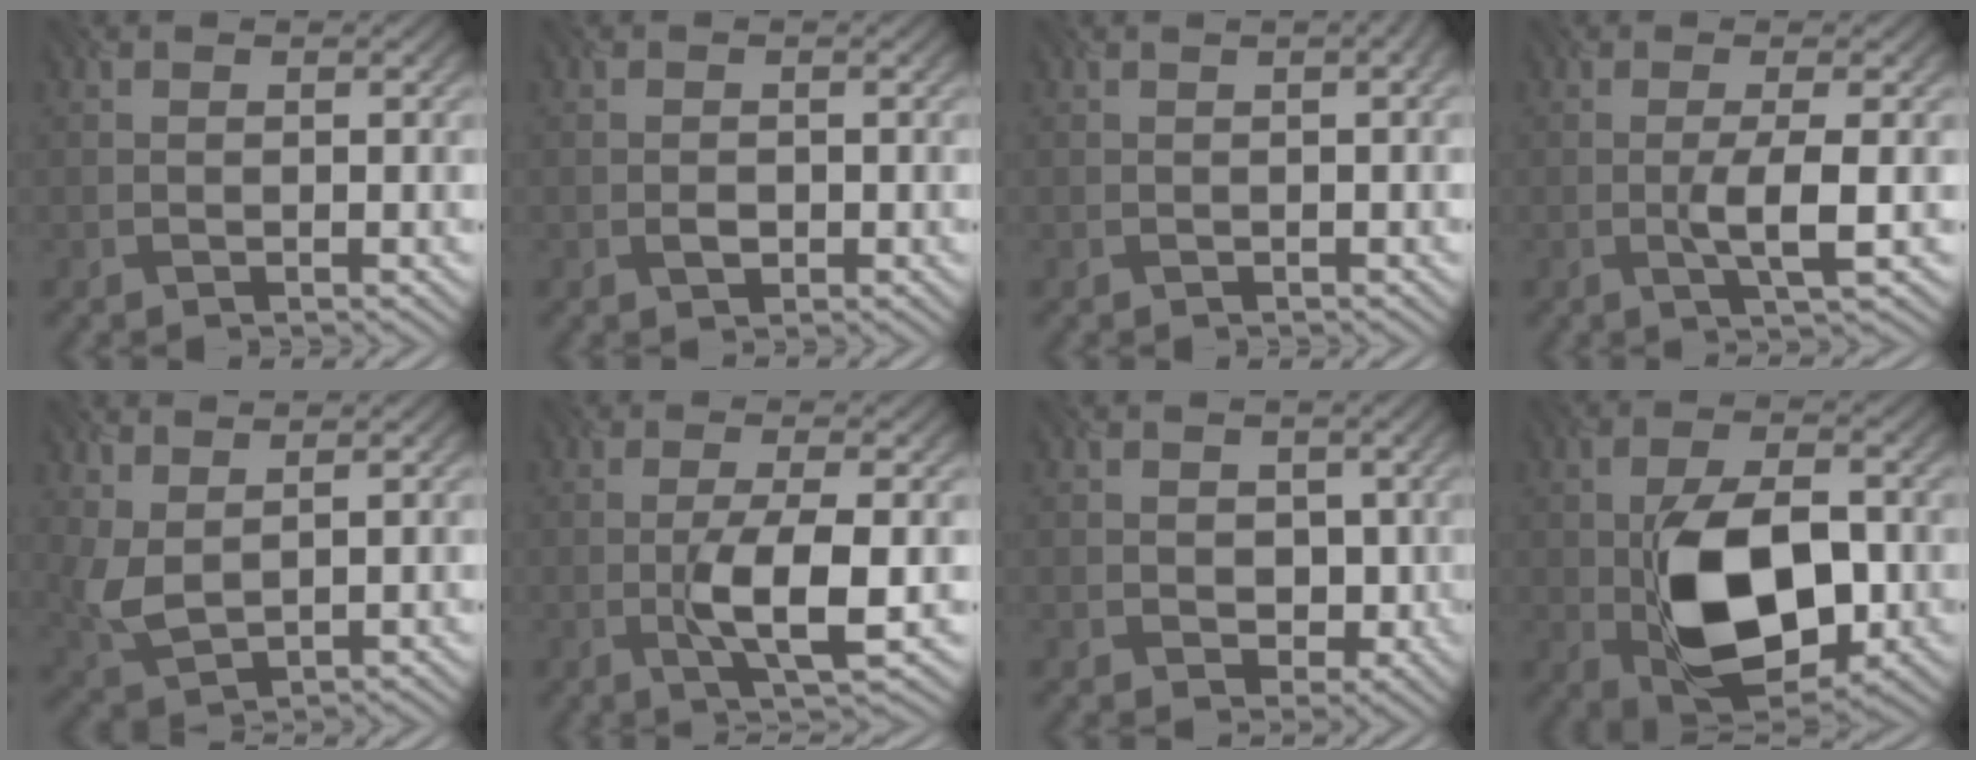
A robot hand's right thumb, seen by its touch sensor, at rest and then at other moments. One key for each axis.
{"total": 1.2, "fx": -0.7, "fy": 0.9, "fz": 0.3, "tx": -0.012, "ty": -0.002, "tz": -0.006}
{"total": 3.5, "fx": 1.0, "fy": 1.6, "fz": 2.9, "tx": -0.018, "ty": 0.025, "tz": -0.011}
{"total": 3.7, "fx": -0.8, "fy": 0.5, "fz": 3.6, "tx": -0.068, "ty": 0.003, "tz": -0.016}
{"total": 3.7, "fx": 1.7, "fy": 1.9, "fz": 2.7, "tx": -0.088, "ty": 0.000, "tz": 0.042}
{"total": 6.0, "fx": -1.4, "fy": 1.4, "fz": 5.7, "tx": -0.110, "ty": 0.002, "tz": -0.022}
{"total": 3.0, "fx": -0.4, "fy": 2.8, "fz": 1.0, "tx": -0.015, "ty": -0.006, "tz": 0.002}
{"total": 12.2, "fx": -2.3, "fy": 7.2, "fz": 9.6, "tx": -0.184, "ty": -0.014, "tz": -0.032}